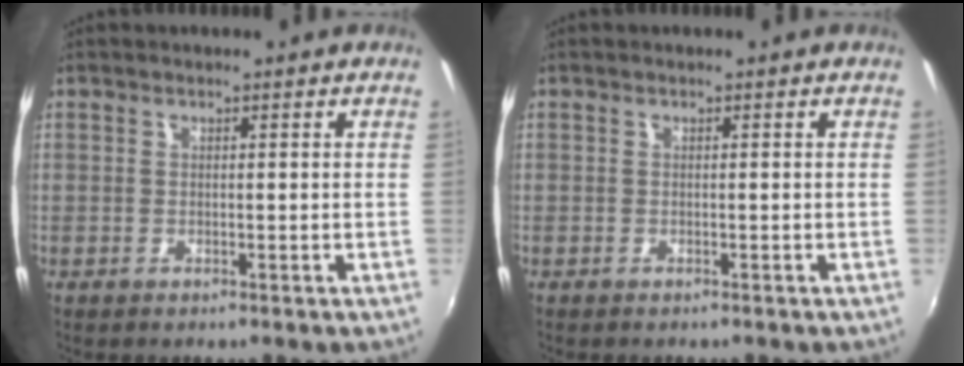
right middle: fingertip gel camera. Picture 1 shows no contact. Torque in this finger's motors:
{"motor_torque": [0.97, -1.17, 0.13, 0.08]}